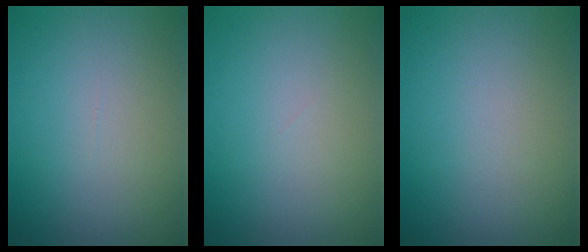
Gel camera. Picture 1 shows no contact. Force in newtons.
{"total": 0.0}
{"total": 0.0}